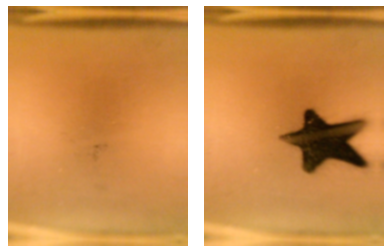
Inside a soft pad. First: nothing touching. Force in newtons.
{"total": 15.8}